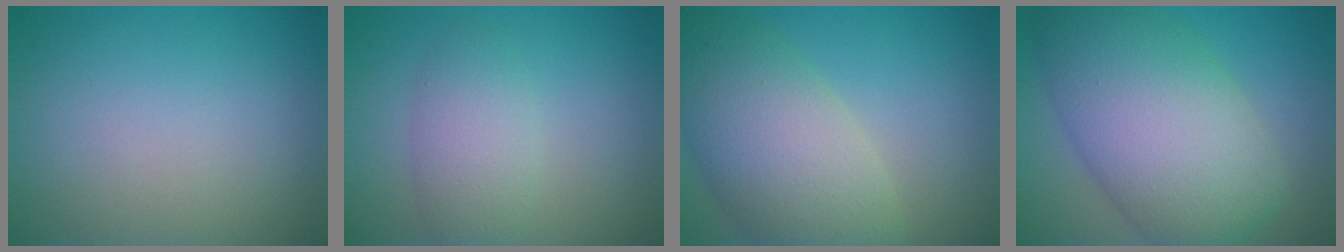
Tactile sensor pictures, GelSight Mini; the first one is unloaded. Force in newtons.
{"total": 3.3, "press": 3.2, "slide": 0.1}
{"total": 8.4, "press": 8.4, "slide": 0.6}
{"total": 11.3, "press": 11.3, "slide": 0.2}